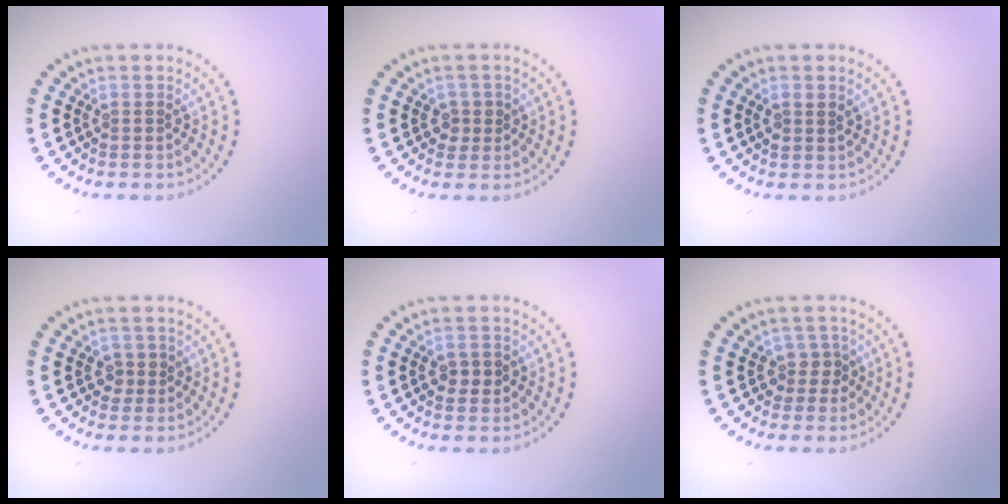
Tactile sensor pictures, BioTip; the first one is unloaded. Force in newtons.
{"total": 1.2, "press": 1.1, "slide": 0.4}
{"total": 1.1, "press": 1.0, "slide": 0.4}
{"total": 1.2, "press": 1.1, "slide": 0.4}
{"total": 1.9, "press": 1.9, "slide": 0.2}
{"total": 1.9, "press": 1.5, "slide": 1.1}